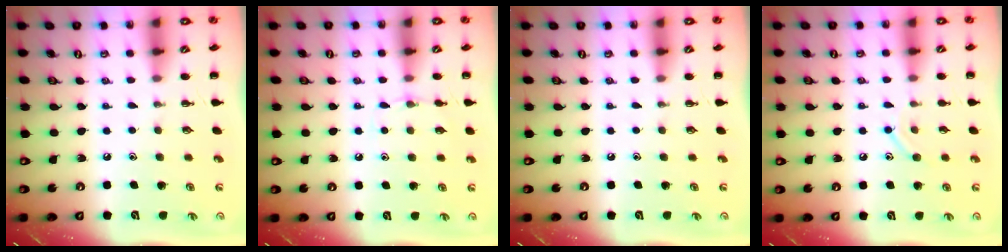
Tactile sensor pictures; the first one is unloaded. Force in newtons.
{"total": 5.3, "press": 5.0, "slide": 1.8}
{"total": 0.0}
{"total": 8.0, "press": 7.8, "slide": 1.4}